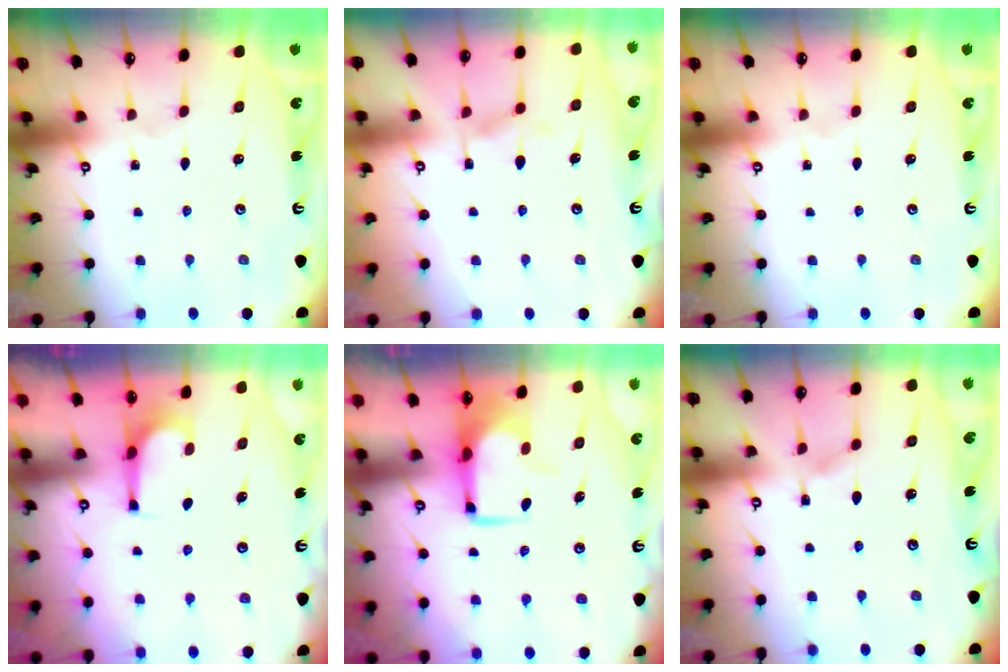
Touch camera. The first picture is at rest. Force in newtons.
{"total": 1.5, "press": 0.2, "slide": 1.5}
{"total": 0.0}
{"total": 1.4, "press": 1.4, "slide": 0.4}
{"total": 1.0, "press": 0.7, "slide": 0.7}
{"total": 4.8, "press": 4.8, "slide": 0.5}